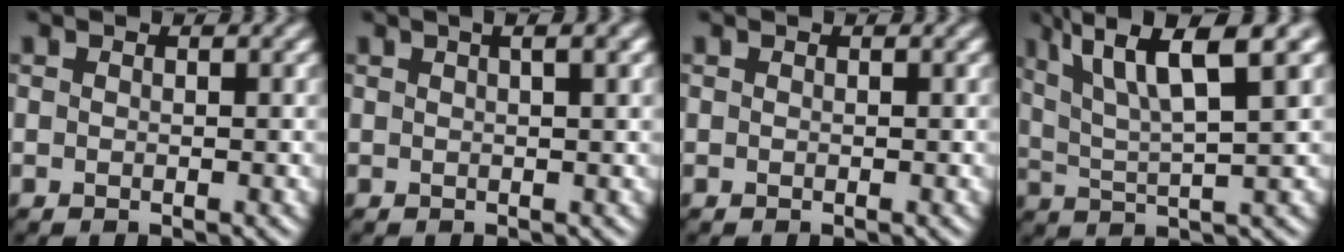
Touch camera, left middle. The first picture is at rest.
{"total": 1.8, "force": [0.9, 0.0, 1.6], "torque": [-0.020, 0.007, 0.016]}
{"total": 0.0}
{"total": 8.6, "force": [4.6, 1.3, 7.1], "torque": [-0.122, 0.020, 0.085]}